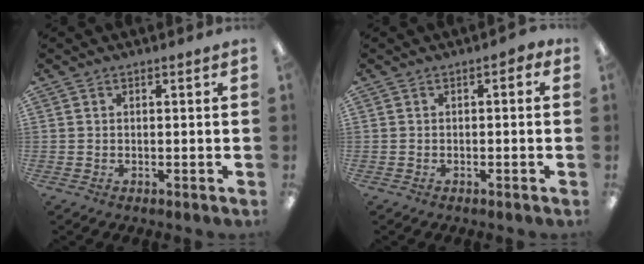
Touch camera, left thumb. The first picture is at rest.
{"total": 1.1, "force": [-0.6, 0.7, 0.5], "torque": [-0.011, 0.003, -0.013]}